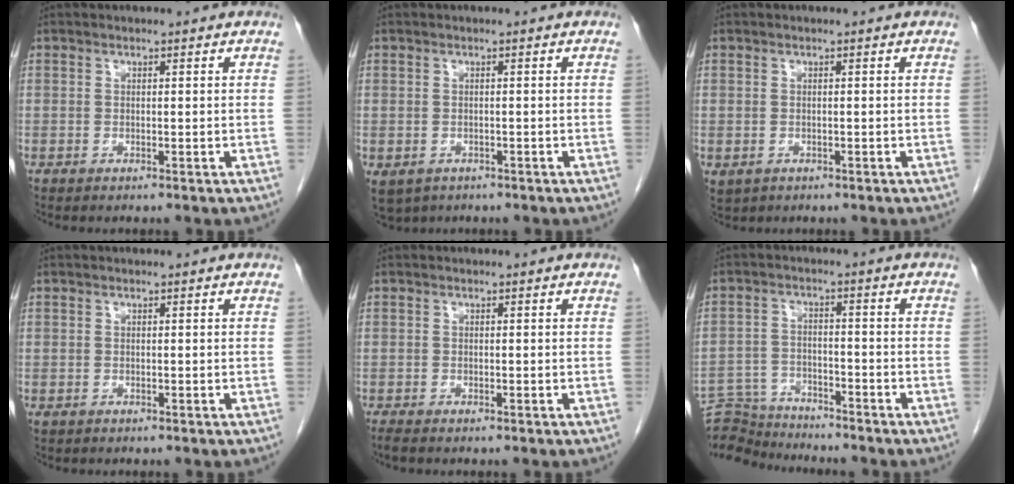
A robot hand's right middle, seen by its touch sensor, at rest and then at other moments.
{"total": 5.3, "force": [-2.9, 4.0, 1.9], "torque": [-0.037, -0.004, -0.038]}
{"total": 1.9, "force": [-0.5, 1.6, 0.8], "torque": [-0.018, -0.001, 0.004]}
{"total": 0.0}
{"total": 0.9, "force": [-0.8, 0.2, 0.5], "torque": [-0.018, -0.005, -0.014]}
{"total": 9.0, "force": [-8.9, 1.1, 0.0], "torque": [-0.003, 0.012, -0.158]}